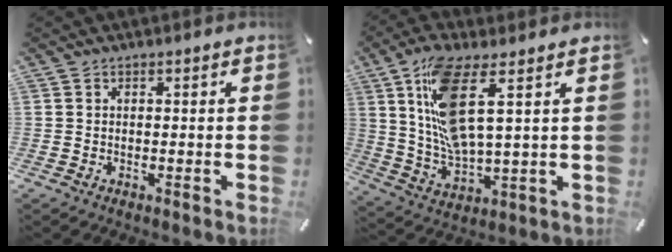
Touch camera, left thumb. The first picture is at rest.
{"total": 13.9, "force": [5.5, 4.5, 12.0], "torque": [-0.270, -0.017, 0.094]}